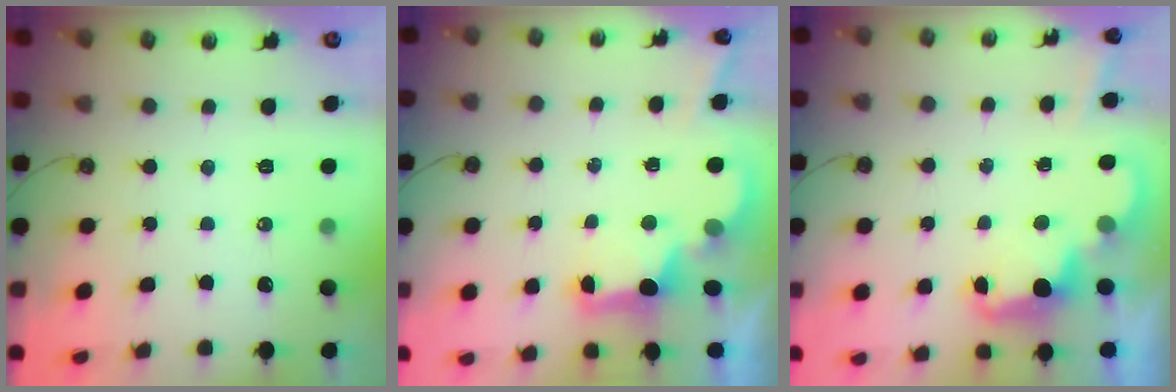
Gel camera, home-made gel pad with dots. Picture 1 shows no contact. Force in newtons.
{"total": 2.9, "press": 2.8, "slide": 0.9}
{"total": 2.3, "press": 2.3, "slide": 0.5}